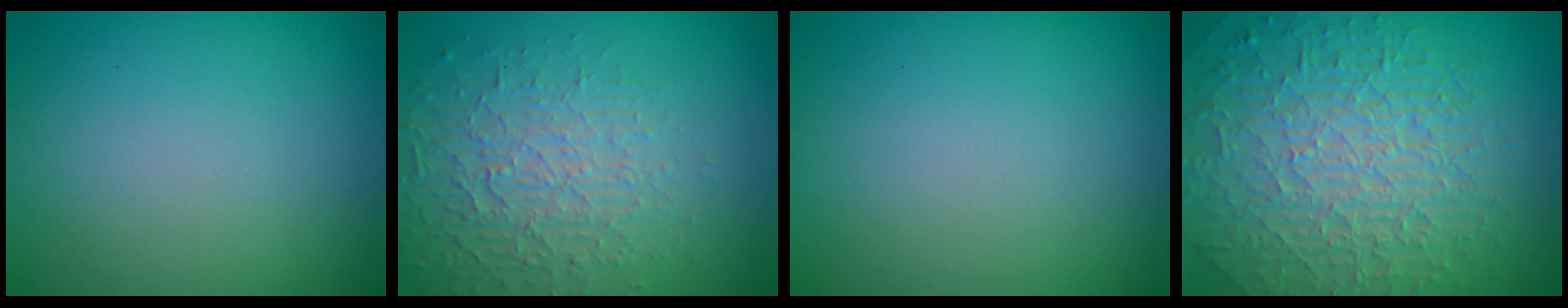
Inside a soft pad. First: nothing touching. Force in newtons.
{"total": 4.0, "press": 3.7, "slide": 1.4}
{"total": 0.0}
{"total": 9.8, "press": 6.4, "slide": 7.4}